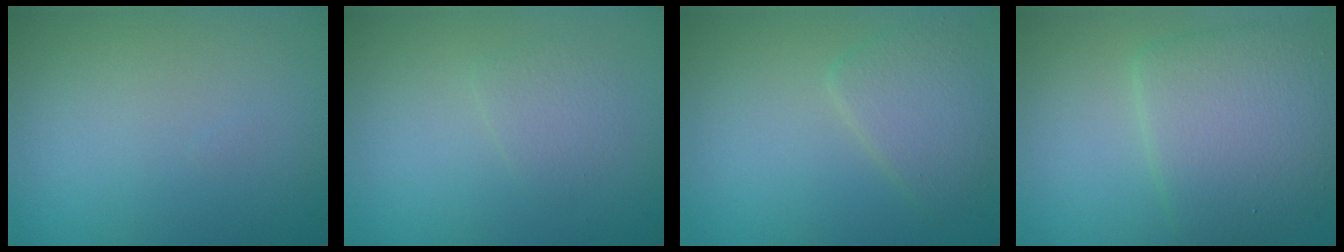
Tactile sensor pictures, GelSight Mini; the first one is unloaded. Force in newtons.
{"total": 1.4, "press": 1.4, "slide": 0.1}
{"total": 2.9, "press": 2.9, "slide": 0.1}
{"total": 5.7, "press": 5.7, "slide": 0.1}